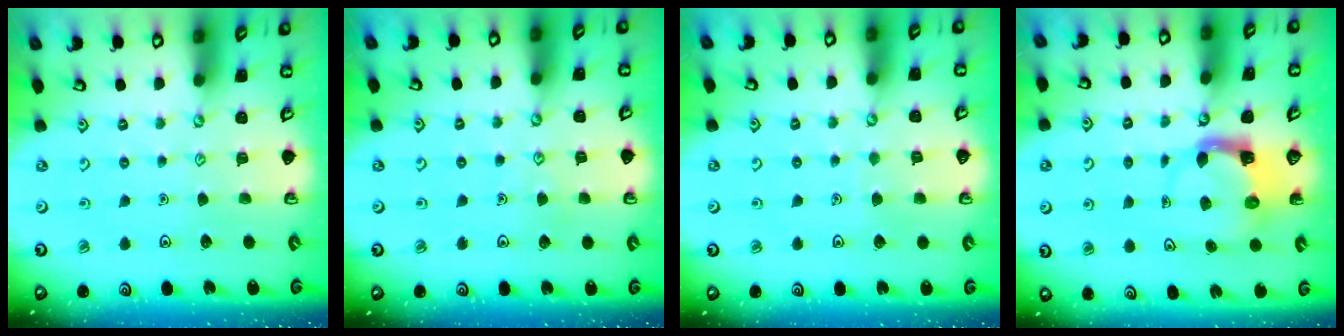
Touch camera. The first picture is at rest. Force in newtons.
{"total": 4.5, "press": 4.4, "slide": 0.4}
{"total": 2.7, "press": 2.7, "slide": 0.2}
{"total": 4.4, "press": 4.3, "slide": 0.9}